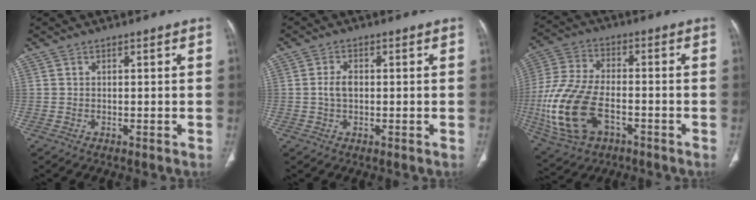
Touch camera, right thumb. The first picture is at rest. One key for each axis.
{"total": 2.9, "fx": -0.1, "fy": 1.8, "fz": 2.3, "tx": -0.048, "ty": 0.006, "tz": -0.003}
{"total": 18.4, "fx": -5.2, "fy": 10.7, "fz": 14.0, "tx": -0.312, "ty": 0.011, "tz": -0.090}